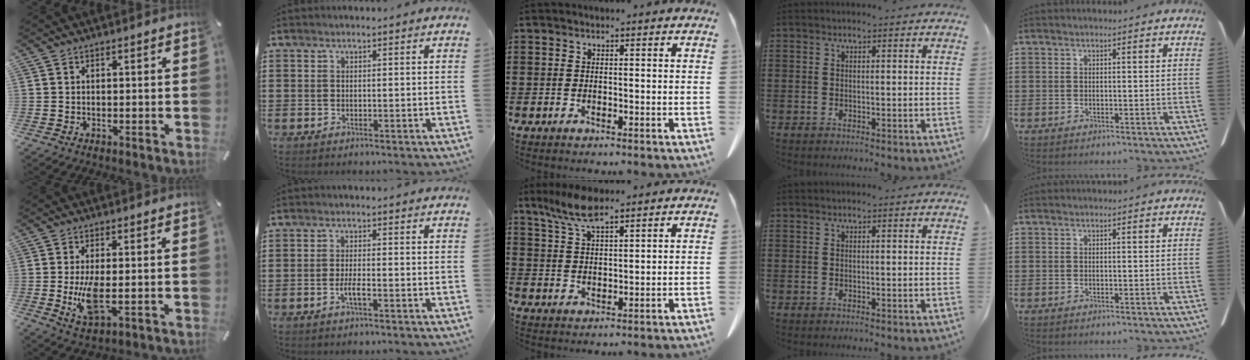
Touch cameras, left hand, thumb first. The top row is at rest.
{"thumb": {"total": 7.8, "force": [-0.5, 3.0, 7.2], "torque": [-0.154, -0.020, -0.013]}, "index": {"total": 2.4, "force": [-1.1, 0.3, 2.1], "torque": [-0.046, -0.002, -0.021]}, "middle": {"total": 6.2, "force": [4.5, 1.5, 4.0], "torque": [-0.090, -0.004, 0.082]}}